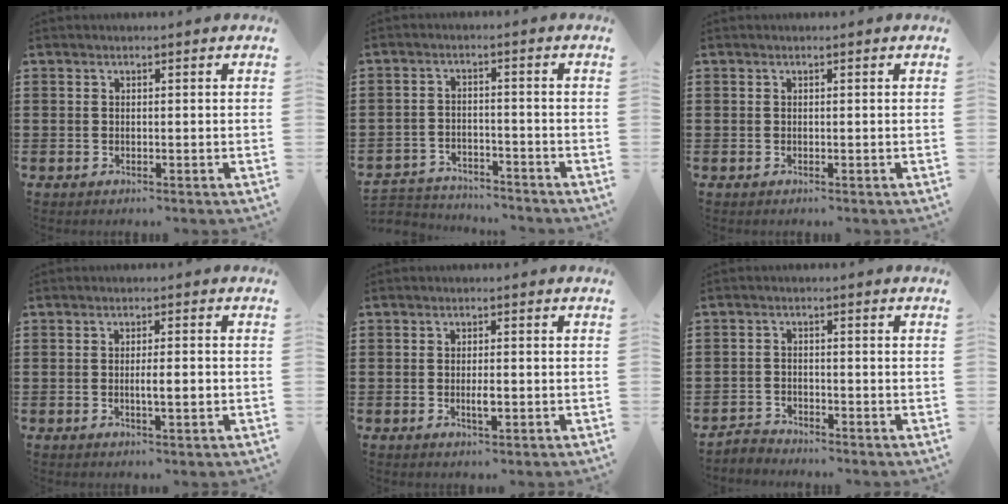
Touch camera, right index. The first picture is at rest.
{"total": 3.9, "force": [-3.8, 0.5, 0.0], "torque": [-0.007, 0.002, -0.082]}
{"total": 0.0}
{"total": 2.9, "force": [-0.4, 0.5, 2.8], "torque": [-0.050, 0.000, -0.008]}
{"total": 2.4, "force": [-0.6, 0.7, 2.2], "torque": [-0.040, 0.001, -0.011]}
{"total": 1.9, "force": [-1.9, 0.3, 0.0], "torque": [-0.008, 0.004, -0.041]}